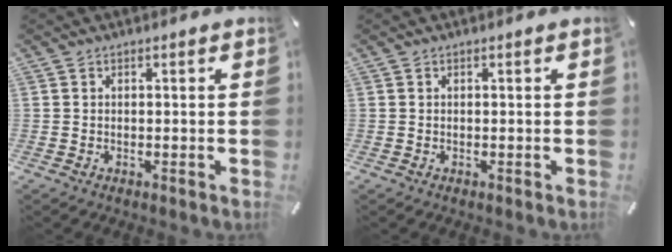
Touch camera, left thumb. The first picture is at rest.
{"total": 0.0}